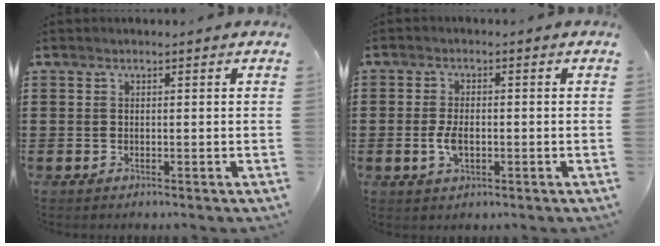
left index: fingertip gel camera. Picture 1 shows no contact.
{"total": 3.9, "force": [-0.7, 1.9, 3.3], "torque": [-0.074, -0.001, -0.015]}